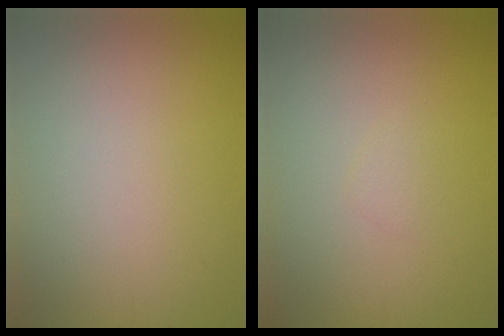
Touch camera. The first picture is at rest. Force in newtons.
{"total": 0.7, "press": 0.7, "slide": 0.1}